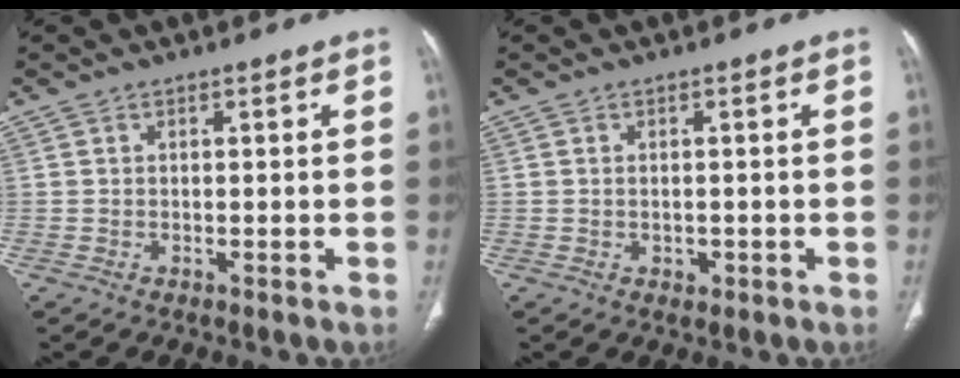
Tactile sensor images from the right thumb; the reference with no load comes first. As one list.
[{"total": 1.4, "force": [-0.3, 1.1, 0.9], "torque": [-0.010, 0.001, -0.001]}]